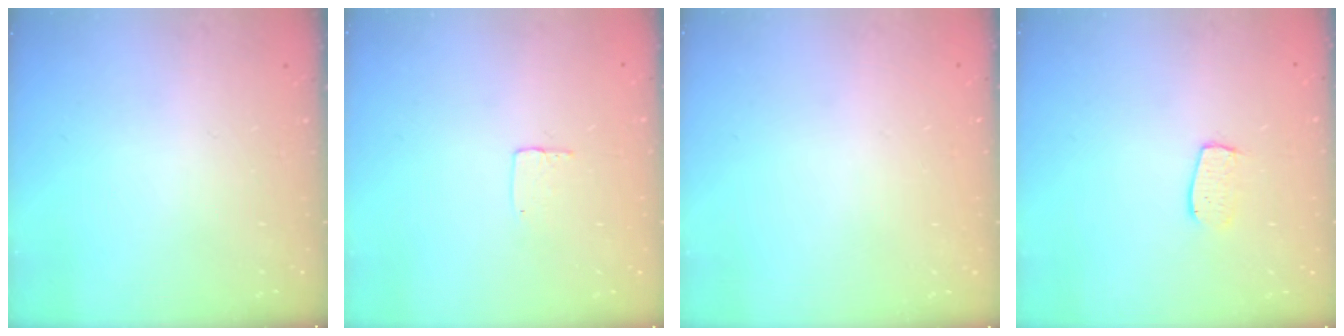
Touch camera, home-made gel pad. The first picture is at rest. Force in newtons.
{"total": 3.5, "press": 3.5, "slide": 0.2}
{"total": 0.0}
{"total": 6.3, "press": 6.2, "slide": 0.5}